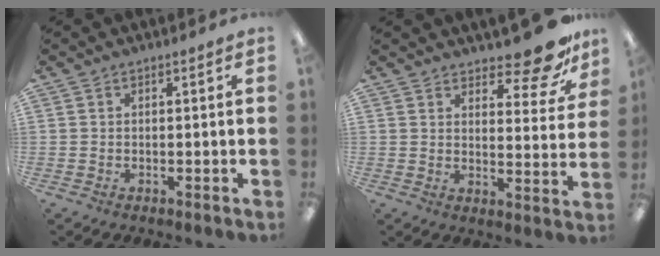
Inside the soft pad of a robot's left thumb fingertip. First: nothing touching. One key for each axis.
{"total": 10.8, "fx": 9.0, "fy": 3.0, "fz": 5.2, "tx": -0.058, "ty": -0.069, "tz": 0.156}